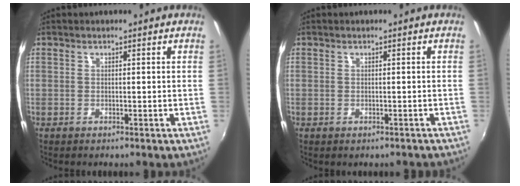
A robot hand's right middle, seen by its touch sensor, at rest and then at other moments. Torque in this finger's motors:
{"motor_torque": [0.54, -0.68, 0.09, 0.04]}